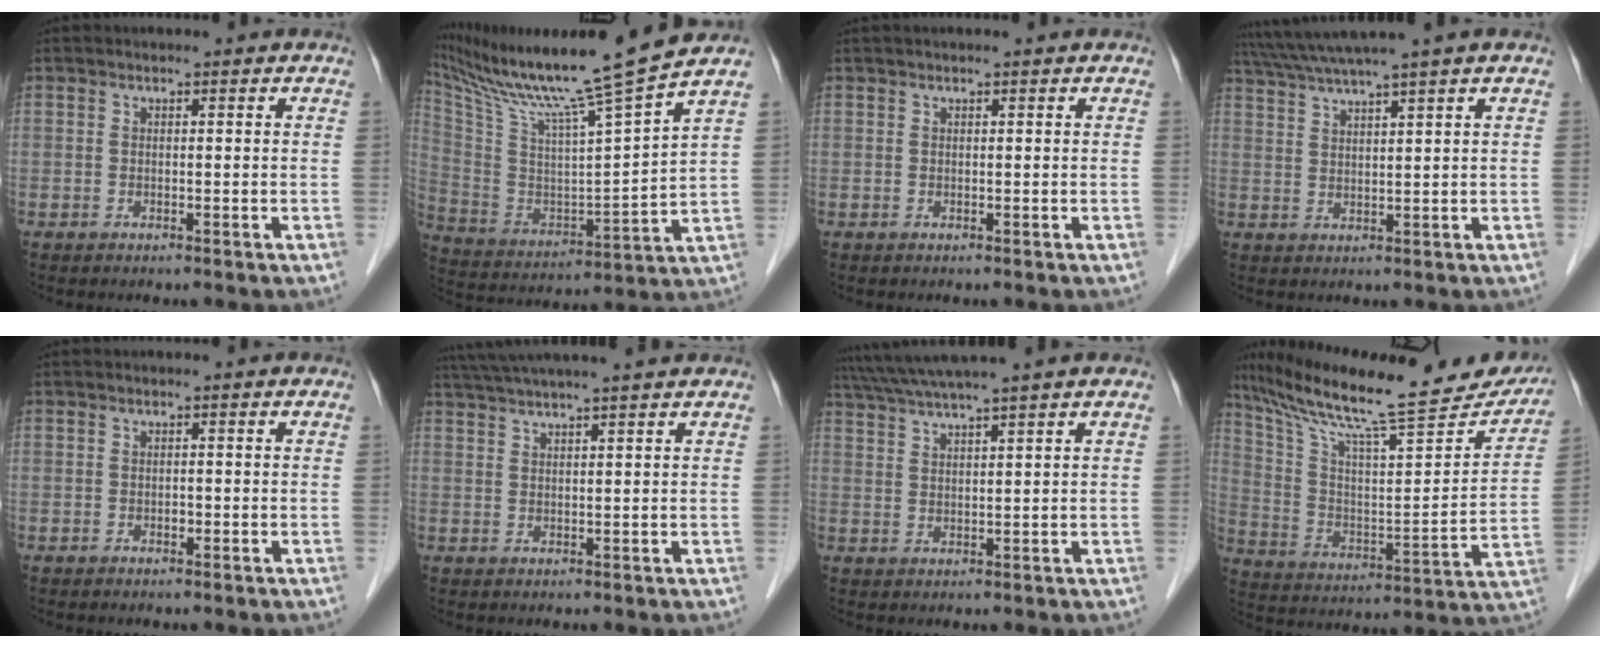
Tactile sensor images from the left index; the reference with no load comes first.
{"total": 20.7, "force": [17.2, -2.0, 11.3], "torque": [-0.207, -0.029, 0.291]}
{"total": 0.9, "force": [0.7, -0.2, 0.6], "torque": [-0.011, 0.012, 0.018]}
{"total": 8.1, "force": [6.7, -1.8, 4.3], "torque": [-0.076, 0.023, 0.112]}
{"total": 0.5, "force": [-0.2, 0.3, 0.3], "torque": [-0.005, 0.002, -0.005]}
{"total": 11.2, "force": [9.7, -0.9, 5.5], "torque": [-0.094, 0.034, 0.139]}
{"total": 8.1, "force": [6.9, -1.8, 3.9], "torque": [-0.069, 0.023, 0.114]}
{"total": 28.4, "force": [24.2, 3.9, 14.4], "torque": [-0.244, -0.026, 0.346]}